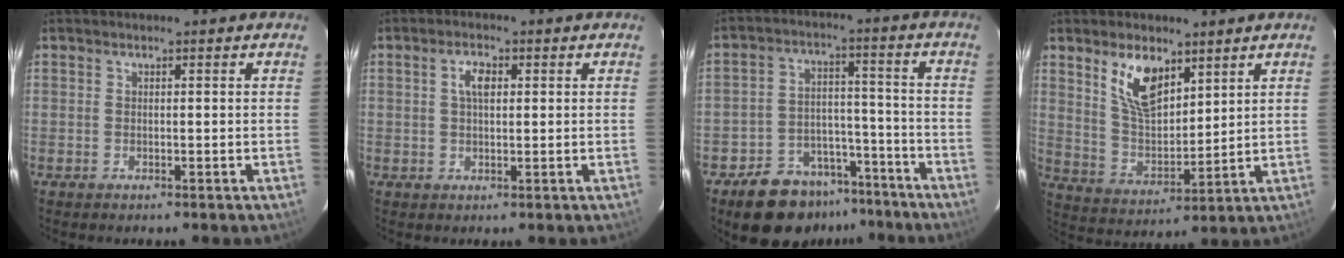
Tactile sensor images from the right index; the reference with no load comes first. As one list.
[{"total": 3.5, "force": [1.0, 1.8, 2.8], "torque": [-0.051, 0.009, 0.019]}, {"total": 13.8, "force": [-10.1, 8.0, 4.8], "torque": [-0.103, 0.042, -0.136]}, {"total": 10.6, "force": [6.1, 5.1, 7.0], "torque": [-0.127, 0.006, 0.127]}]